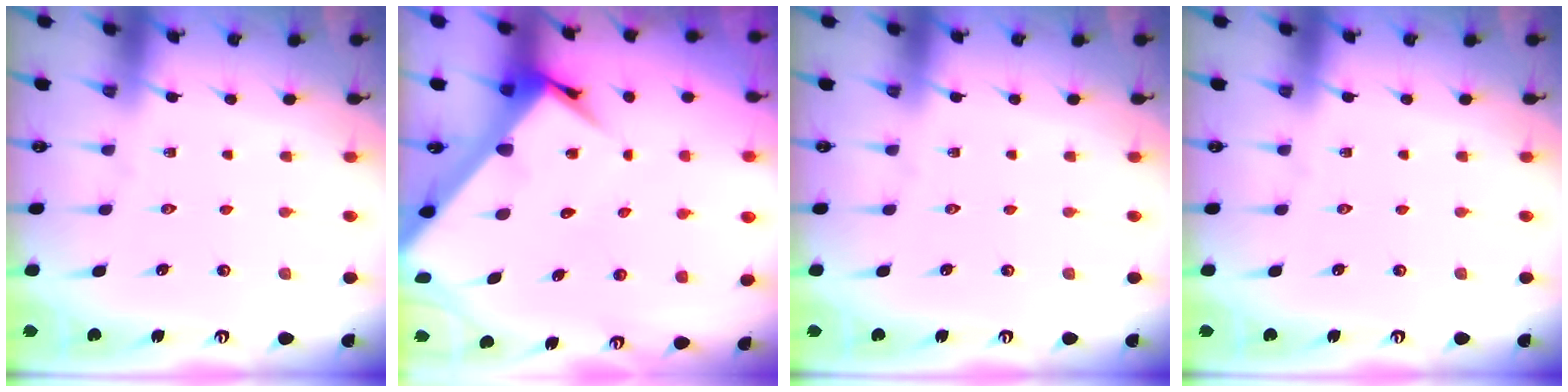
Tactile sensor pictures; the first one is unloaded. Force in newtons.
{"total": 7.5, "press": 7.5, "slide": 0.5}
{"total": 0.0}
{"total": 0.0}